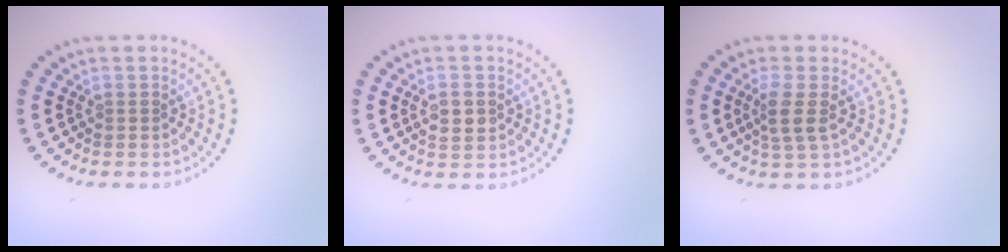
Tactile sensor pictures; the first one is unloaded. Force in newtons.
{"total": 2.0, "press": 1.9, "slide": 0.3}
{"total": 2.3, "press": 1.9, "slide": 1.4}